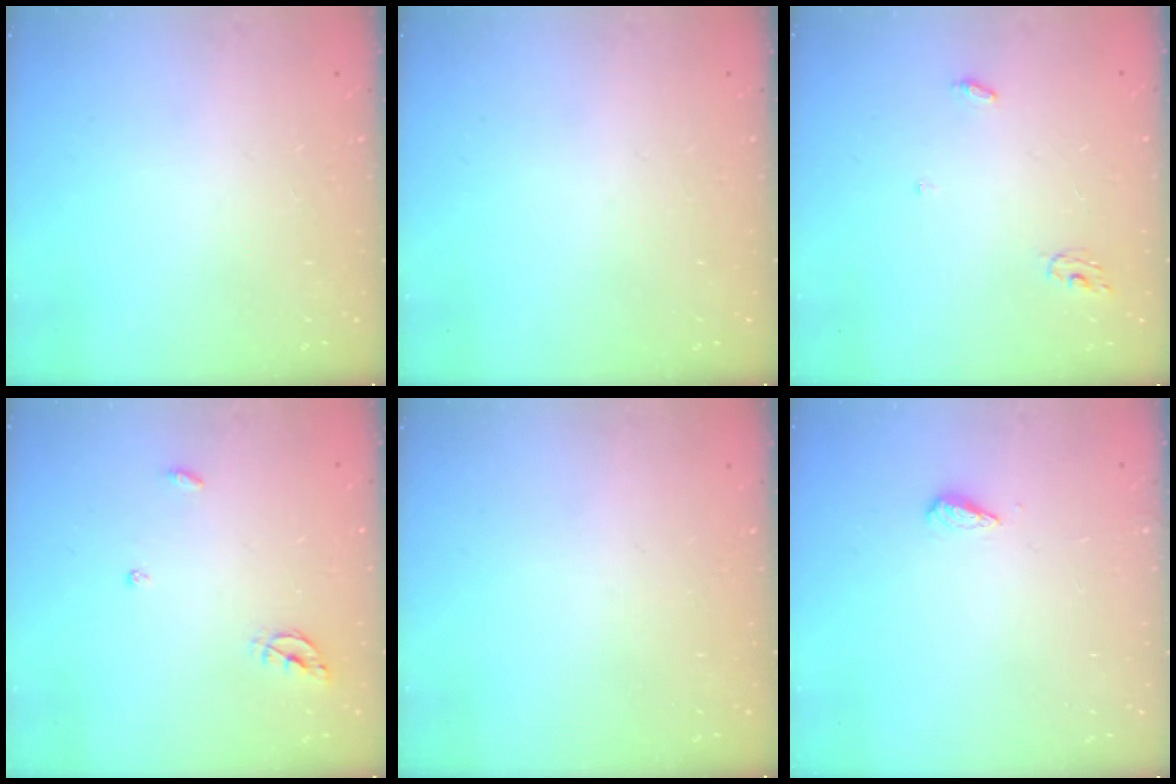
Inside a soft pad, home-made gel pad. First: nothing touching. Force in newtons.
{"total": 0.0}
{"total": 3.7, "press": 3.7, "slide": 0.2}
{"total": 5.5, "press": 5.5, "slide": 0.2}
{"total": 0.0}
{"total": 2.7, "press": 2.6, "slide": 0.4}